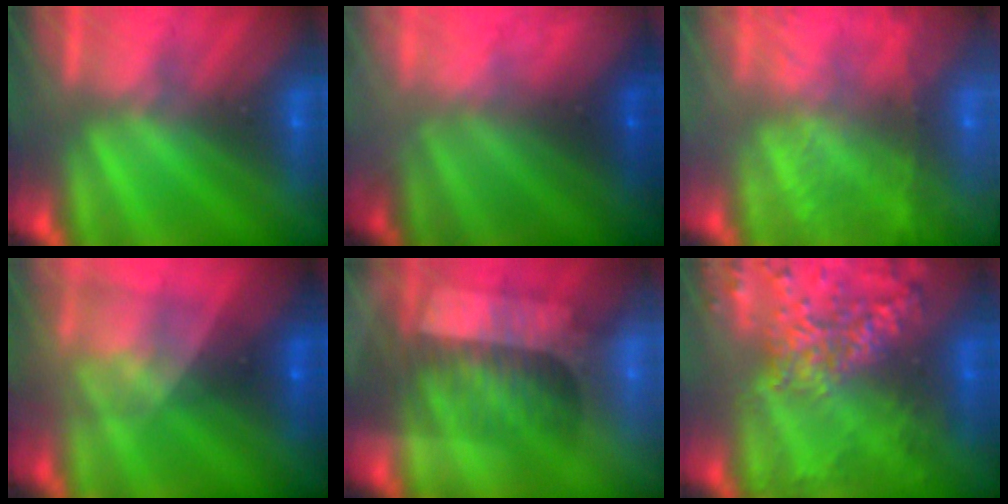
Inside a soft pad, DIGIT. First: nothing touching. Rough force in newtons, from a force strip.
{"total": 5.6}
{"total": 6.1}
{"total": 7.1}
{"total": 2.9}
{"total": 6.5}